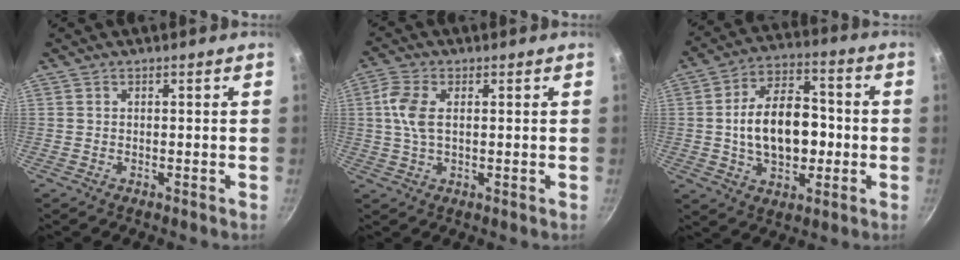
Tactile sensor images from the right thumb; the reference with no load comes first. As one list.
[{"total": 6.3, "force": [1.1, 3.3, 5.3], "torque": [-0.130, 0.008, 0.018]}, {"total": 15.6, "force": [-0.8, 9.7, 12.3], "torque": [-0.178, 0.027, -0.013]}]